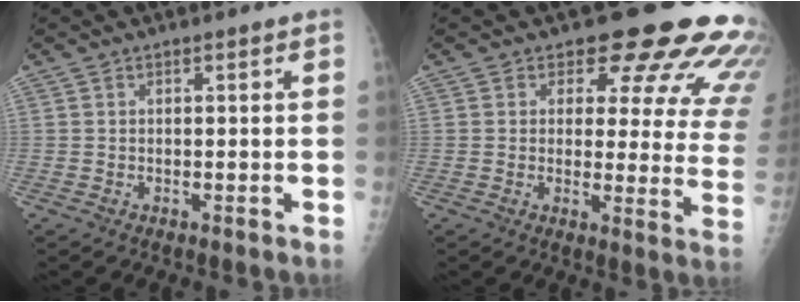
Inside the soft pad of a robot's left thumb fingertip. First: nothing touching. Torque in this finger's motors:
{"motor_torque": [1.32, 0.04, 1.18, -0.73, 0.08]}